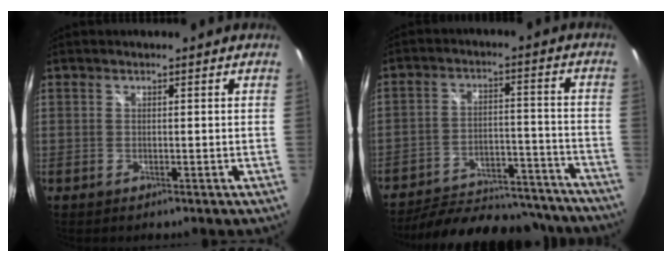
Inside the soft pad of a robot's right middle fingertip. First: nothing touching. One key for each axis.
{"total": 25.6, "fx": -22.5, "fy": 8.0, "fz": 9.1, "tx": -0.169, "ty": 0.018, "tz": -0.285}